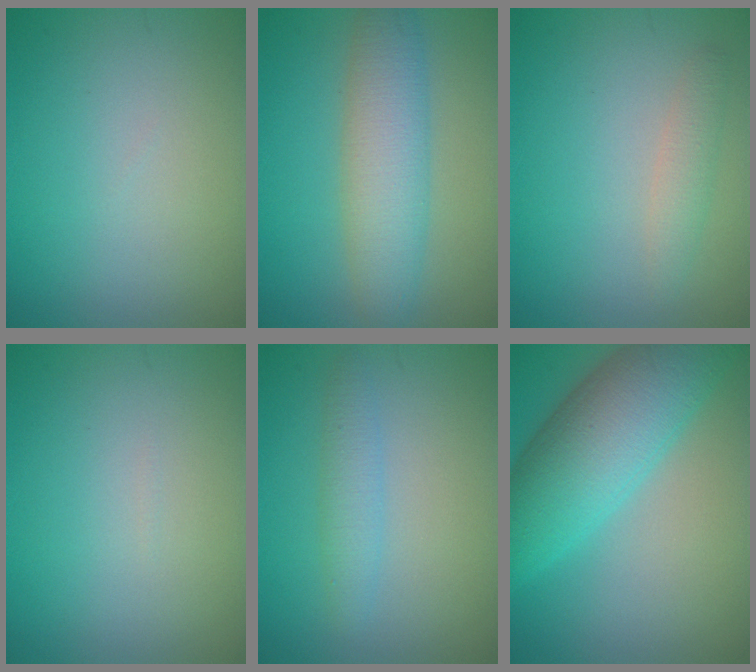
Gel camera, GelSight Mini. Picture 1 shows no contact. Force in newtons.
{"total": 5.6, "press": 5.6, "slide": 0.1}
{"total": 1.6, "press": 1.6, "slide": 0.0}
{"total": 0.0}
{"total": 1.9, "press": 1.9, "slide": 0.1}
{"total": 8.6, "press": 8.6, "slide": 0.3}